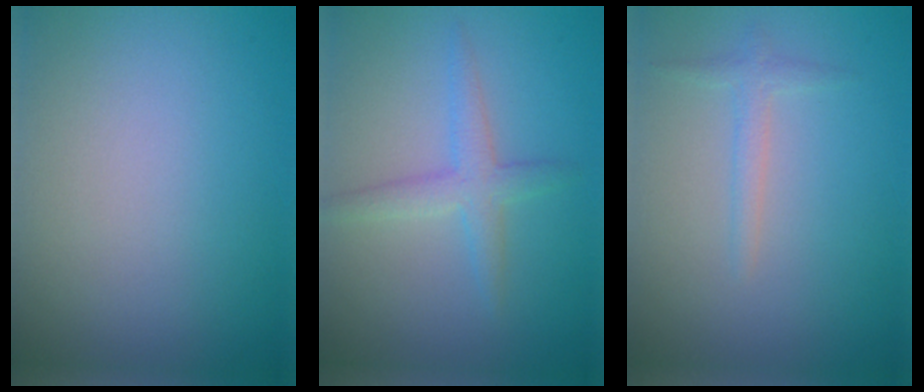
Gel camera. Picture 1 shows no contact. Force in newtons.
{"total": 2.6, "press": 2.6, "slide": 0.0}
{"total": 1.3, "press": 1.3, "slide": 0.0}